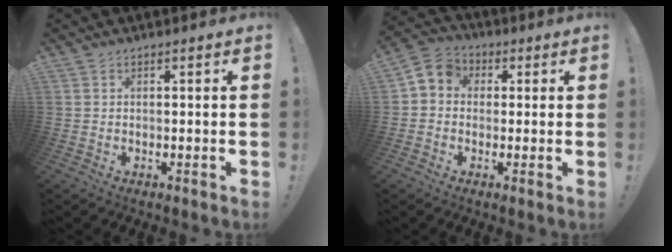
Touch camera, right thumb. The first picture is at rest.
{"total": 5.6, "force": [0.0, 5.1, 2.5], "torque": [-0.045, 0.018, 0.005]}